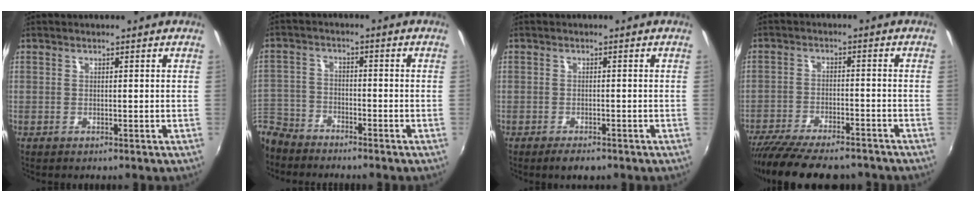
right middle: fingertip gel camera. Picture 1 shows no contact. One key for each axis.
{"total": 8.3, "fx": -7.1, "fy": 4.0, "fz": 1.6, "tx": -0.055, "ty": 0.011, "tz": -0.145}
{"total": 2.9, "fx": -2.2, "fy": 1.1, "fz": 1.6, "tx": -0.037, "ty": -0.006, "tz": -0.036}
{"total": 16.5, "fx": -13.8, "fy": 4.5, "fz": 7.9, "tx": -0.162, "ty": -0.034, "tz": -0.211}